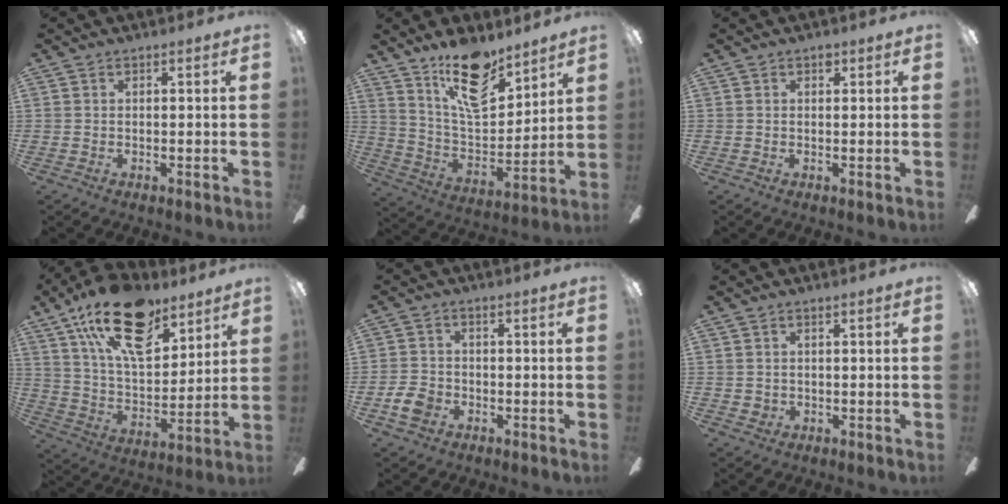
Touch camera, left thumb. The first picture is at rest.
{"total": 17.9, "force": [12.4, 7.8, 10.4], "torque": [-0.167, -0.070, 0.214]}
{"total": 1.1, "force": [0.6, 0.7, 0.5], "torque": [-0.002, 0.000, 0.009]}
{"total": 22.4, "force": [13.6, 11.1, 13.9], "torque": [-0.242, -0.064, 0.240]}
{"total": 5.3, "force": [-2.4, 3.9, 2.6], "torque": [-0.065, 0.008, -0.046]}
{"total": 1.3, "force": [0.2, 1.2, 0.4], "torque": [-0.008, 0.005, 0.002]}